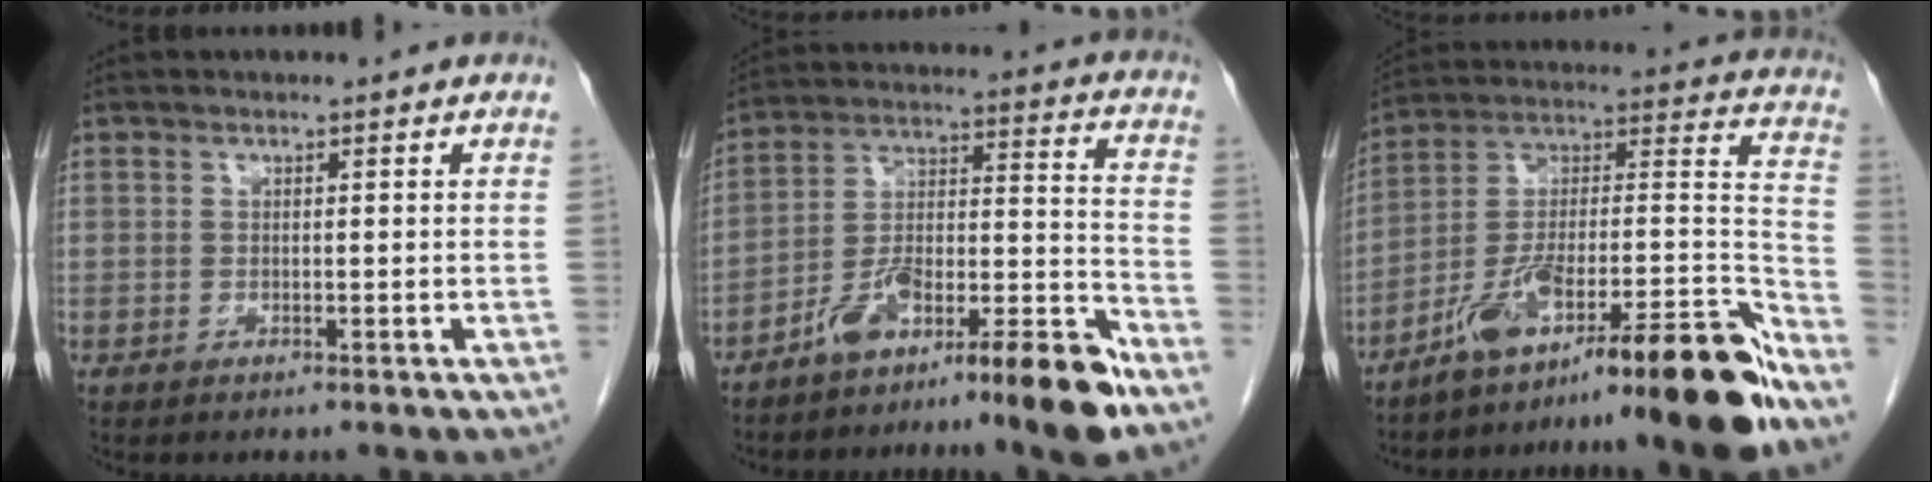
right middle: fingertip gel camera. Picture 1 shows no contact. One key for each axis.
{"total": 14.2, "fx": -10.6, "fy": 0.6, "fz": 9.5, "tx": -0.157, "ty": 0.029, "tz": -0.174}
{"total": 25.5, "fx": -19.0, "fy": 1.5, "fz": 16.9, "tx": -0.200, "ty": 0.018, "tz": -0.312}